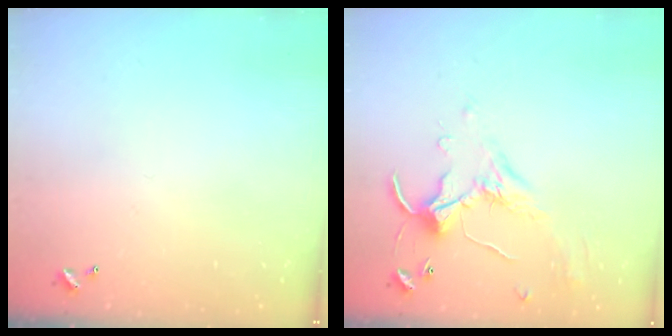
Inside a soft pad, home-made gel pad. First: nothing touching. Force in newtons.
{"total": 1.2, "press": 0.6, "slide": 1.1}